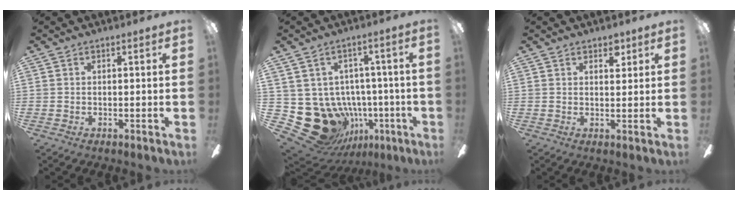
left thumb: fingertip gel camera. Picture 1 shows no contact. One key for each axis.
{"total": 17.7, "fx": -6.6, "fy": 14.0, "fz": 8.6, "tx": -0.182, "ty": 0.027, "tz": -0.075}
{"total": 3.3, "fx": 2.4, "fy": 1.6, "fz": 1.5, "tx": -0.002, "ty": -0.013, "tz": 0.037}